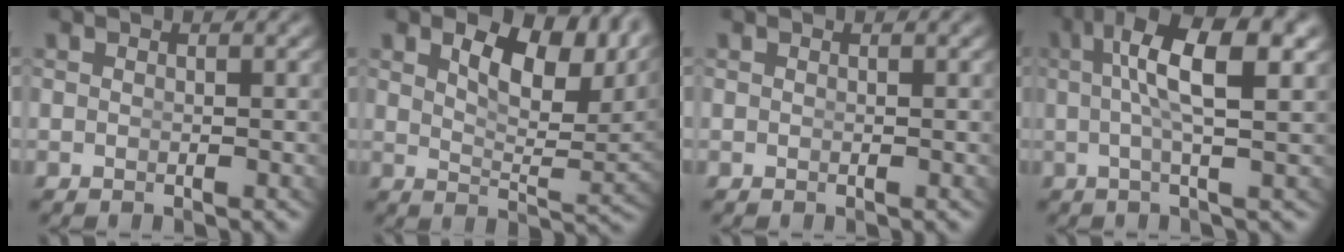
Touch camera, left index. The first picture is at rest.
{"total": 8.6, "force": [4.7, 3.2, 6.4], "torque": [-0.075, 0.014, 0.067]}
{"total": 0.0}
{"total": 7.8, "force": [2.3, 2.1, 7.2], "torque": [-0.128, 0.014, 0.035]}